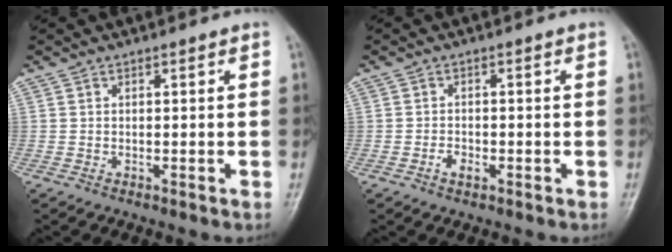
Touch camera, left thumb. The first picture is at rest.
{"total": 1.9, "force": [-1.1, 1.2, 1.1], "torque": [-0.018, 0.006, -0.019]}